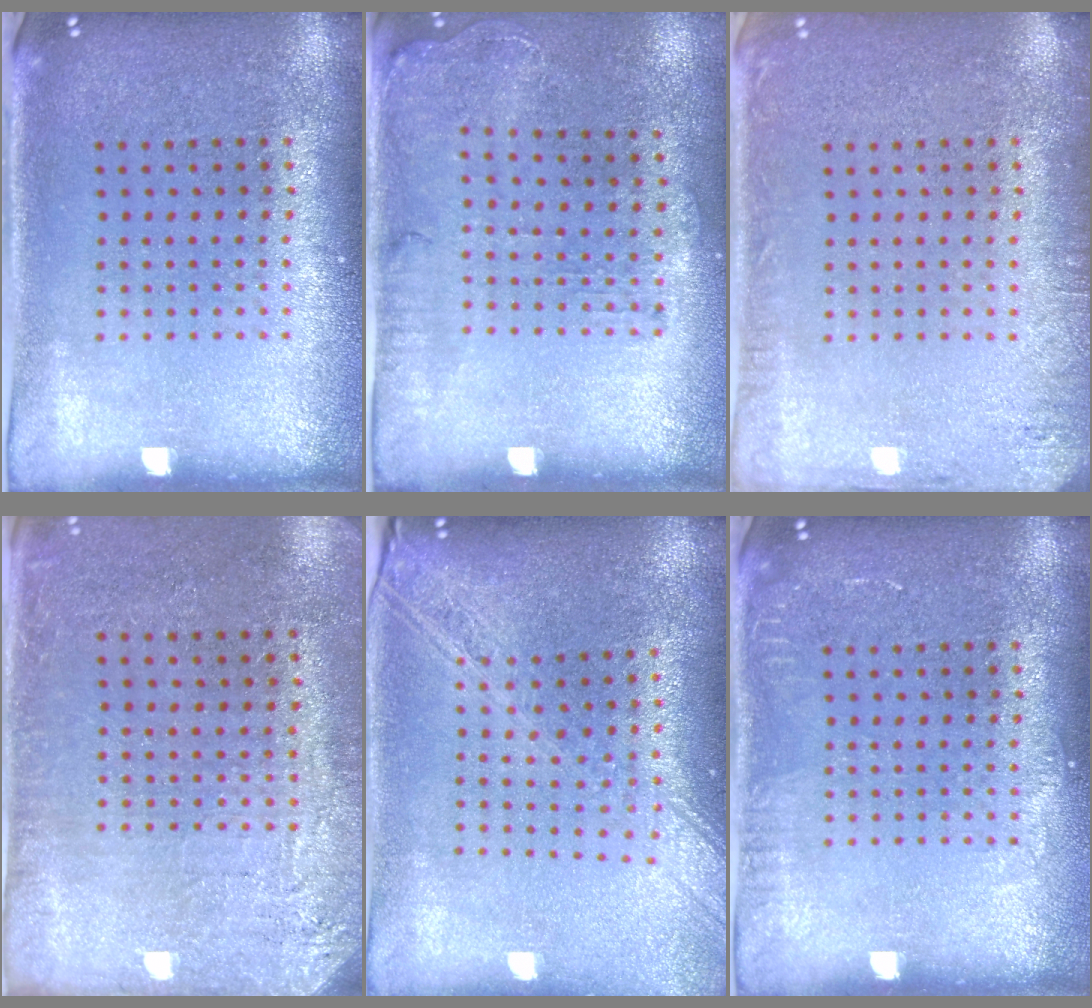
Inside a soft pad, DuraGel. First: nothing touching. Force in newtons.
{"total": 1.3, "press": 1.2, "slide": 0.6}
{"total": 1.9, "press": 1.9, "slide": 0.2}
{"total": 2.8, "press": 2.6, "slide": 1.1}
{"total": 2.2, "press": 1.9, "slide": 1.2}
{"total": 1.0, "press": 1.0, "slide": 0.2}